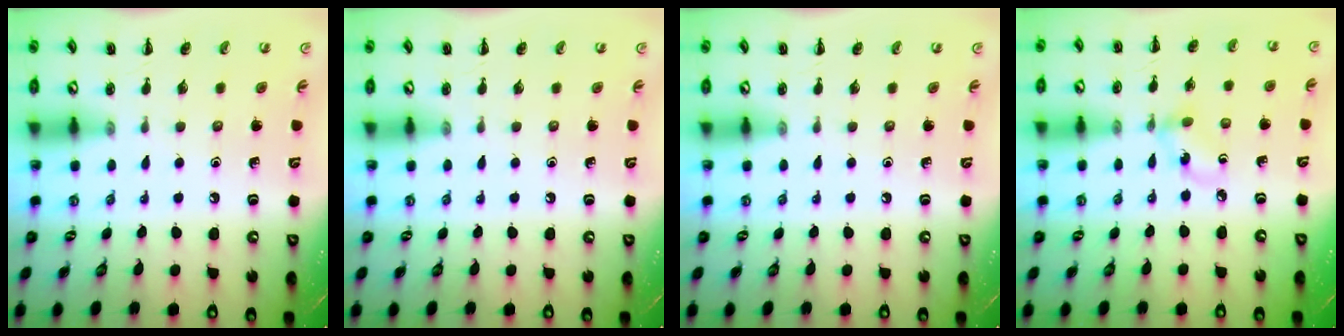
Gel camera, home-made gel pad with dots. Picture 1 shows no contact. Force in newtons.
{"total": 0.0}
{"total": 0.0}
{"total": 3.7, "press": 3.6, "slide": 0.7}